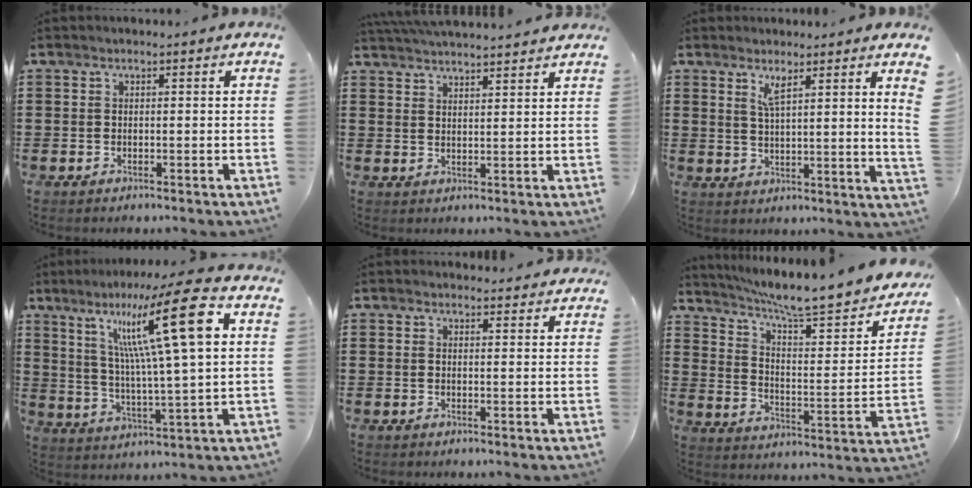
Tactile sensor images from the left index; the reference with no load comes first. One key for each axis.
{"total": 3.5, "fx": 3.5, "fy": -0.2, "fz": 0.3, "tx": -0.017, "ty": -0.011, "tz": 0.064}
{"total": 4.4, "fx": 3.2, "fy": -0.7, "fz": 3.0, "tx": -0.055, "ty": -0.017, "tz": 0.050}
{"total": 15.7, "fx": 7.0, "fy": 1.2, "fz": 14.0, "tx": -0.256, "ty": -0.012, "tz": 0.102}
{"total": 1.4, "fx": 1.4, "fy": 0.4, "fz": 0.1, "tx": 0.001, "ty": -0.001, "tz": 0.026}
{"total": 7.3, "fx": 6.3, "fy": 0.4, "fz": 3.8, "tx": -0.087, "ty": -0.056, "tz": 0.097}